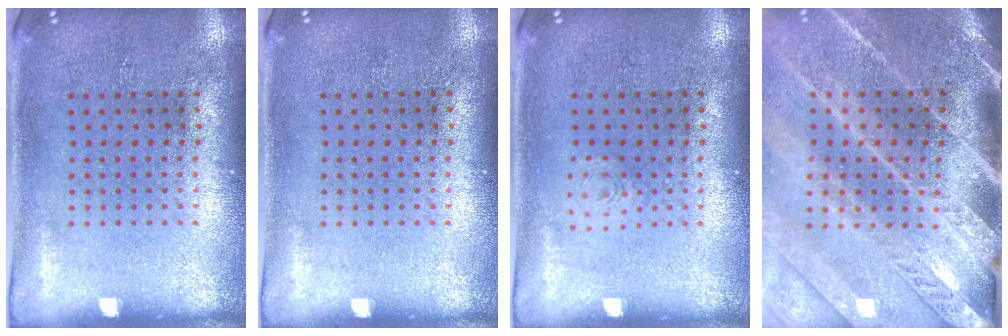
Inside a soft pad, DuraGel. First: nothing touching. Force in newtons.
{"total": 0.0}
{"total": 0.6, "press": 0.6, "slide": 0.1}
{"total": 3.8, "press": 3.2, "slide": 2.1}